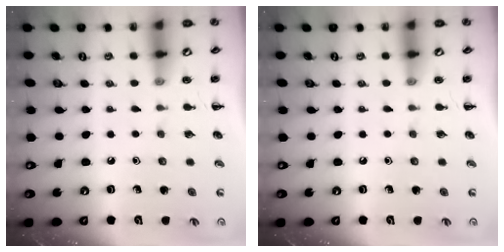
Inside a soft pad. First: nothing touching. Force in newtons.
{"total": 0.0}